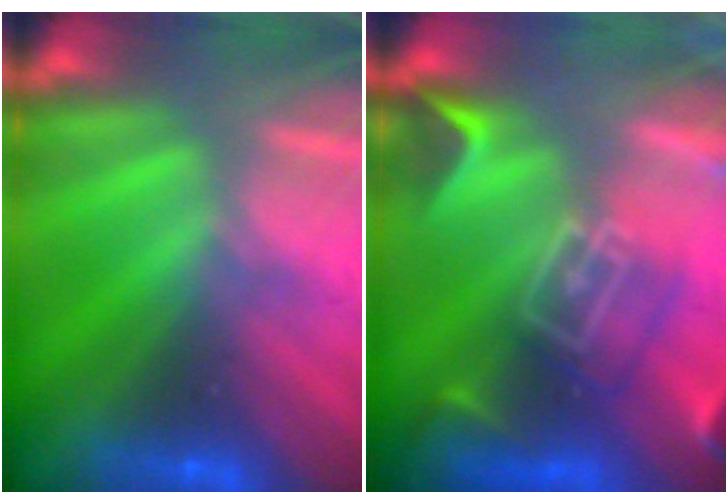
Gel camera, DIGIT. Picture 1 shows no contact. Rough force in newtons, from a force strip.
{"total": 7.7}